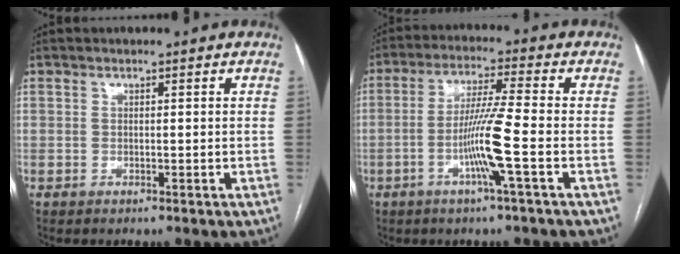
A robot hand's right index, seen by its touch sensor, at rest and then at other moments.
{"total": 8.7, "force": [-2.7, -1.2, 8.2], "torque": [-0.159, -0.006, -0.055]}